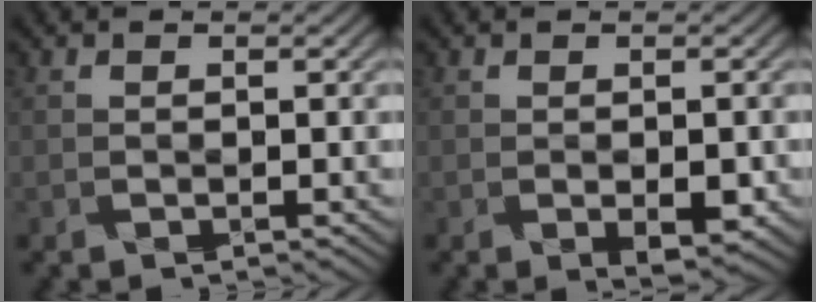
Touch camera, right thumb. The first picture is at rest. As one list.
[{"total": 3.0, "force": [-1.1, 1.2, 2.6], "torque": [-0.043, -0.002, -0.008]}]